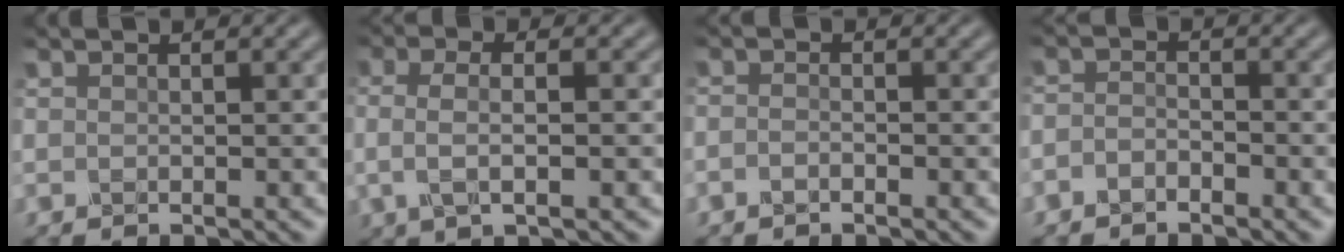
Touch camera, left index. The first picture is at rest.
{"total": 3.3, "force": [-0.1, 1.2, 3.1], "torque": [-0.064, 0.002, -0.006]}
{"total": 0.9, "force": [-0.7, 0.3, 0.5], "torque": [-0.015, 0.002, -0.018]}
{"total": 1.6, "force": [-1.2, 0.7, 0.6], "torque": [-0.015, 0.005, -0.032]}